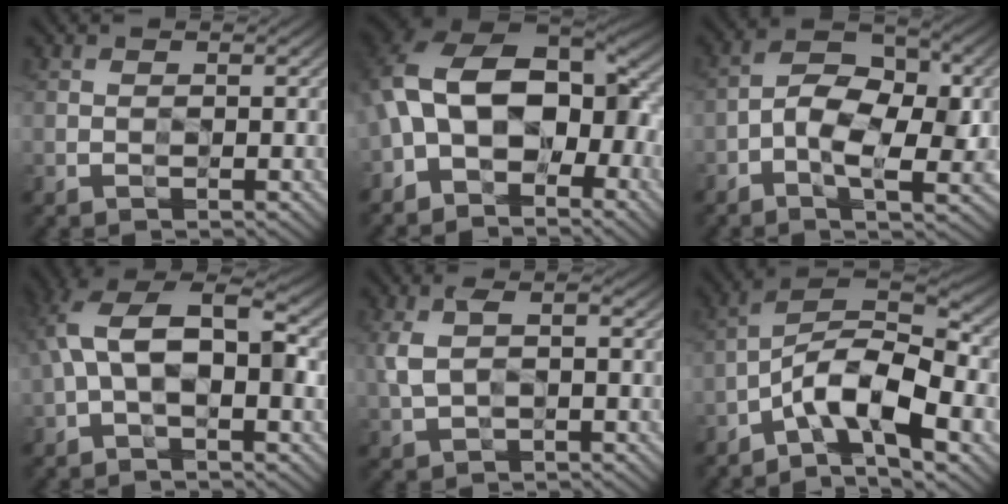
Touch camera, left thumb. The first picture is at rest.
{"total": 14.5, "force": [-2.1, 9.2, 11.1], "torque": [-0.219, -0.005, -0.044]}
{"total": 7.4, "force": [-1.6, 3.8, 6.1], "torque": [-0.106, 0.006, -0.036]}
{"total": 10.4, "force": [0.2, 5.7, 8.7], "torque": [-0.179, 0.019, -0.003]}
{"total": 4.4, "force": [0.3, 2.7, 3.4], "torque": [-0.088, 0.000, 0.003]}
{"total": 11.8, "force": [-5.7, 4.2, 9.5], "torque": [-0.170, 0.002, -0.112]}